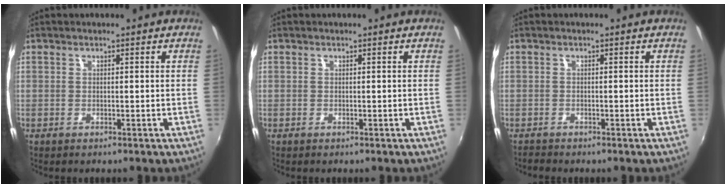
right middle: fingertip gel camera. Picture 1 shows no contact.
{"total": 0.0}
{"total": 1.1, "force": [-1.0, 0.3, -0.1], "torque": [-0.001, 0.000, -0.020]}